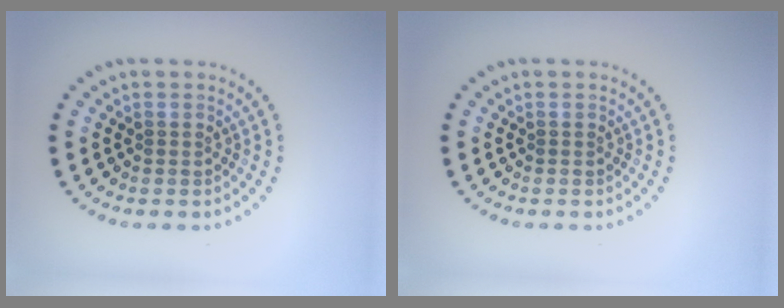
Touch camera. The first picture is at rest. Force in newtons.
{"total": 0.0}